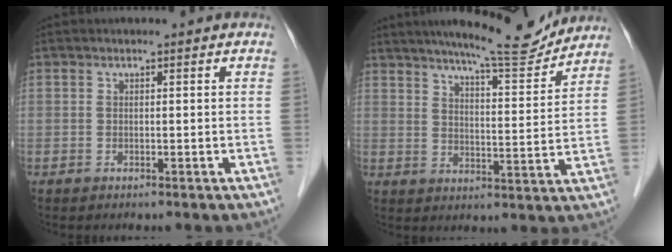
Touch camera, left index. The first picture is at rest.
{"total": 13.0, "force": [11.8, 0.7, 5.3], "torque": [-0.081, -0.007, 0.165]}